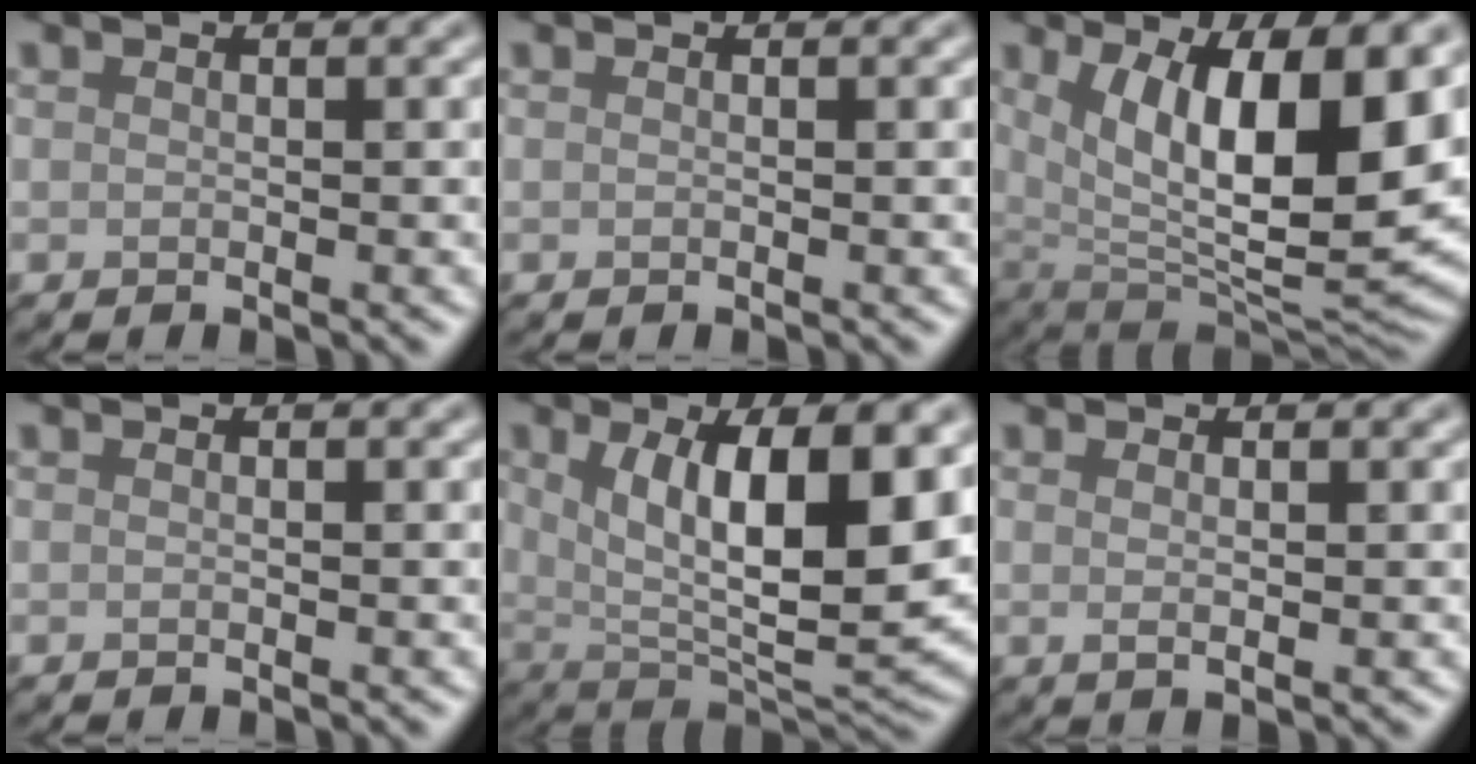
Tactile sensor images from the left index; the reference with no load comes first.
{"total": 0.0}
{"total": 12.7, "force": [3.2, 4.9, 11.3], "torque": [-0.161, -0.022, 0.058]}
{"total": 0.0}
{"total": 10.9, "force": [2.6, 4.8, 9.5], "torque": [-0.153, -0.012, 0.047]}
{"total": 1.5, "force": [0.4, 0.4, 1.4], "torque": [-0.021, 0.001, 0.005]}